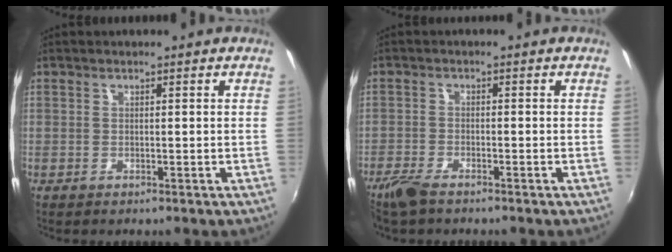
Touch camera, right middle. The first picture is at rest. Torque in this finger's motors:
{"motor_torque": [0.14, -0.14, 0.06, 0.02]}